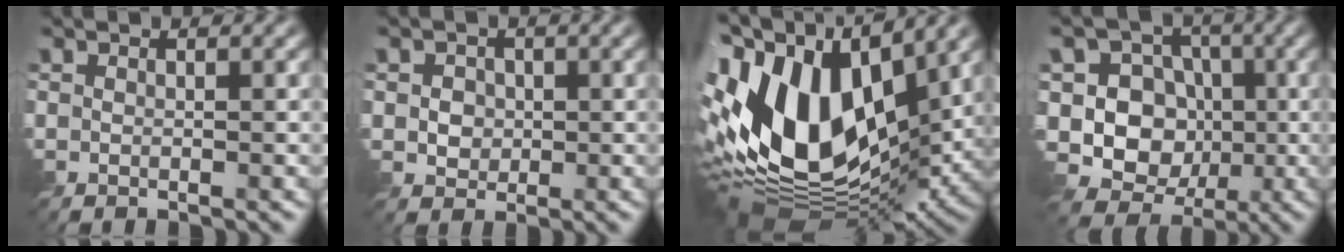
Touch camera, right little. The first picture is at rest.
{"total": 2.7, "force": [0.2, 2.4, 1.3], "torque": [-0.029, 0.005, 0.006]}
{"total": 16.2, "force": [2.1, 9.6, 12.8], "torque": [-0.279, 0.017, 0.015]}
{"total": 11.3, "force": [-0.8, 10.2, 4.9], "torque": [-0.116, 0.042, -0.048]}